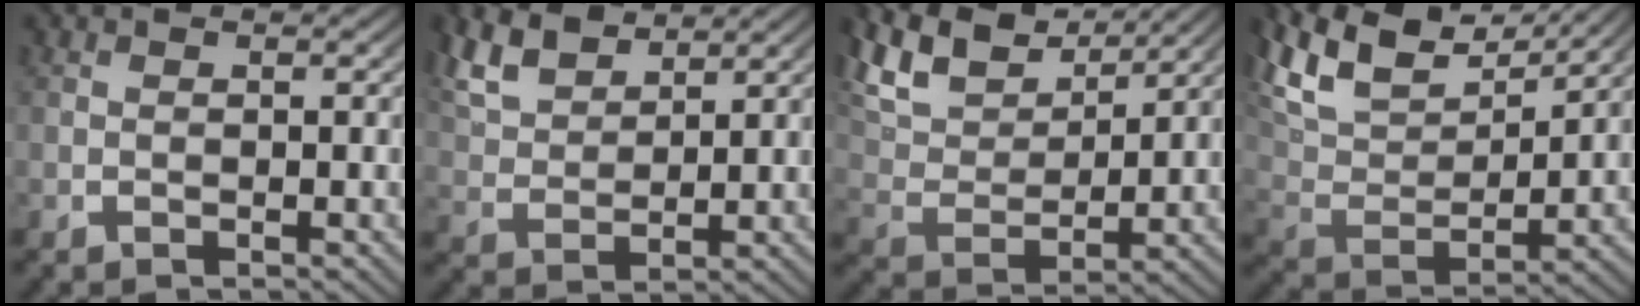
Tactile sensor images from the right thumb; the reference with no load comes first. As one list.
[{"total": 4.7, "force": [3.9, 1.7, 2.1], "torque": [-0.047, 0.006, 0.082]}, {"total": 8.2, "force": [5.7, 3.8, 4.5], "torque": [-0.100, 0.010, 0.103]}, {"total": 11.0, "force": [6.0, 6.1, 6.8], "torque": [-0.146, 0.006, 0.101]}]